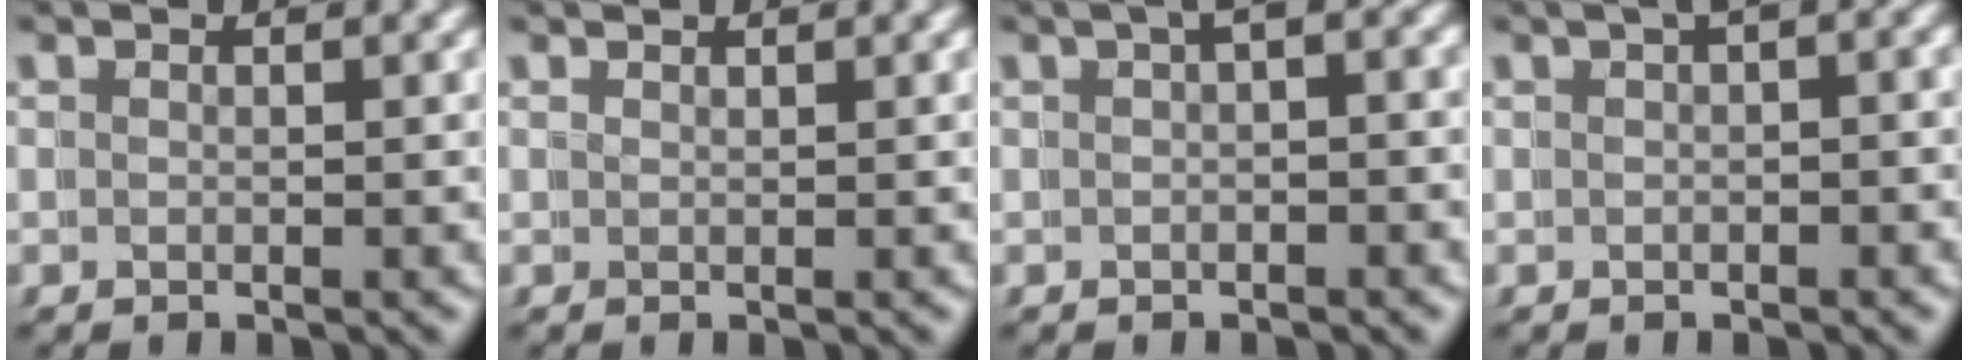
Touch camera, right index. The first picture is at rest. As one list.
[{"total": 0.8, "force": [0.5, -0.6, -0.1], "torque": [0.002, 0.000, 0.011]}, {"total": 2.0, "force": [0.5, 0.7, 1.8], "torque": [-0.009, 0.016, 0.002]}, {"total": 1.7, "force": [0.3, 0.6, 1.6], "torque": [-0.008, 0.015, 0.000]}]